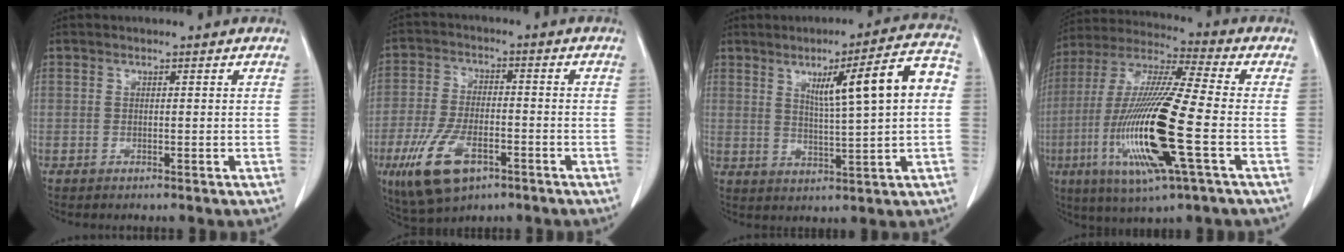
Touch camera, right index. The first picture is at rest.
{"total": 11.2, "force": [-5.6, 5.0, 8.3], "torque": [-0.176, -0.008, -0.095]}
{"total": 11.9, "force": [2.4, 0.4, 11.6], "torque": [-0.166, 0.017, 0.037]}
{"total": 19.7, "force": [-5.1, 1.2, 19.0], "torque": [-0.404, -0.023, -0.098]}